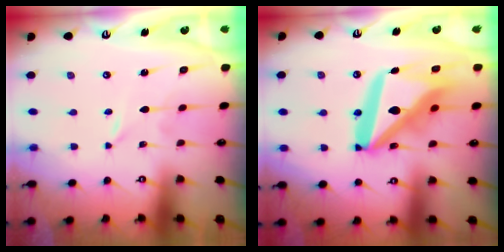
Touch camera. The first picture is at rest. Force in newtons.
{"total": 21.7, "press": 21.5, "slide": 2.6}